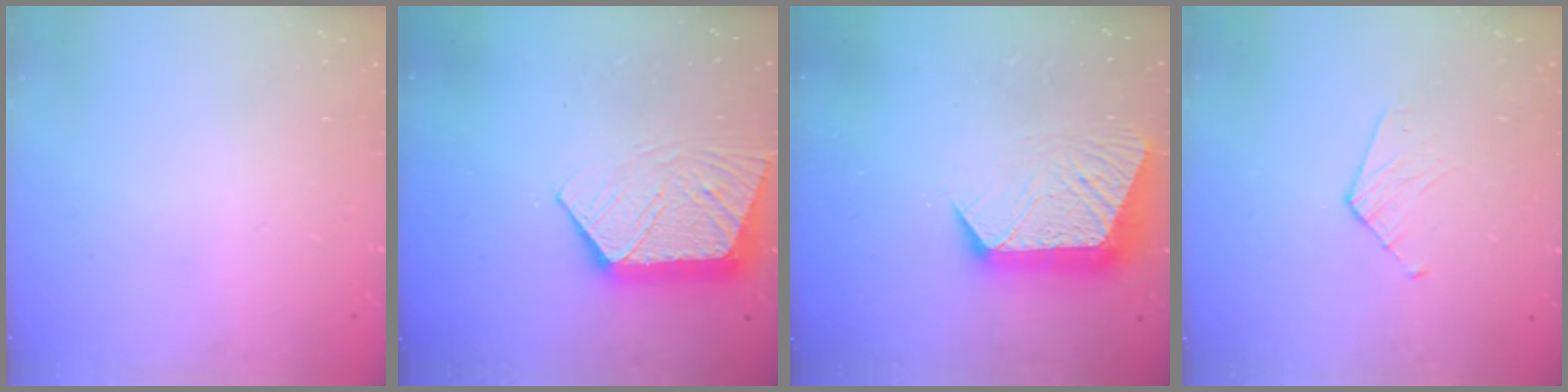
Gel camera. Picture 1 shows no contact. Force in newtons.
{"total": 10.6, "press": 10.5, "slide": 0.5}
{"total": 11.8, "press": 11.7, "slide": 1.1}
{"total": 3.6, "press": 3.6, "slide": 0.3}